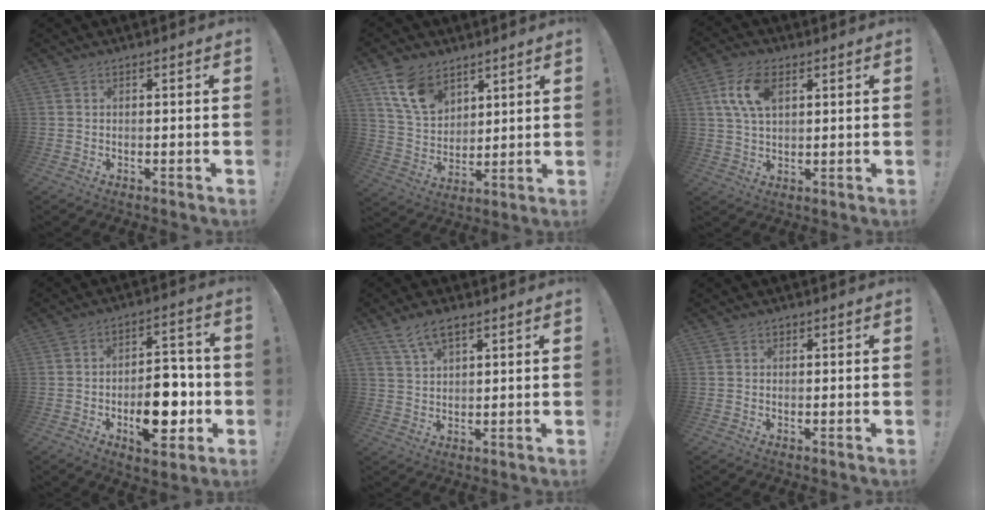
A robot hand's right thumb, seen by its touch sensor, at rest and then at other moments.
{"total": 13.1, "force": [8.0, 8.4, 6.1], "torque": [-0.118, -0.034, 0.160]}
{"total": 10.5, "force": [3.7, 6.2, 7.7], "torque": [-0.150, 0.005, 0.068]}
{"total": 15.5, "force": [-4.5, 8.5, 12.2], "torque": [-0.167, 0.023, -0.067]}
{"total": 7.1, "force": [4.4, 3.3, 4.6], "torque": [-0.087, -0.010, 0.084]}
{"total": 0.8, "force": [0.4, 0.6, 0.1], "torque": [-0.002, 0.000, 0.008]}